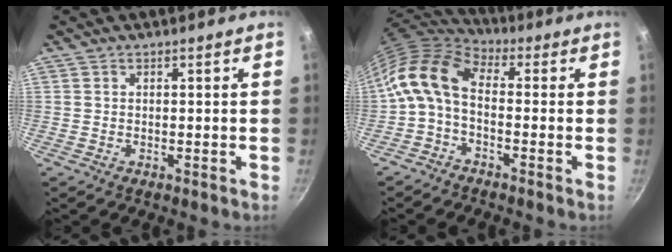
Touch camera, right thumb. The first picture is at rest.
{"total": 11.6, "force": [-0.9, 6.7, 9.5], "torque": [-0.184, 0.043, -0.038]}